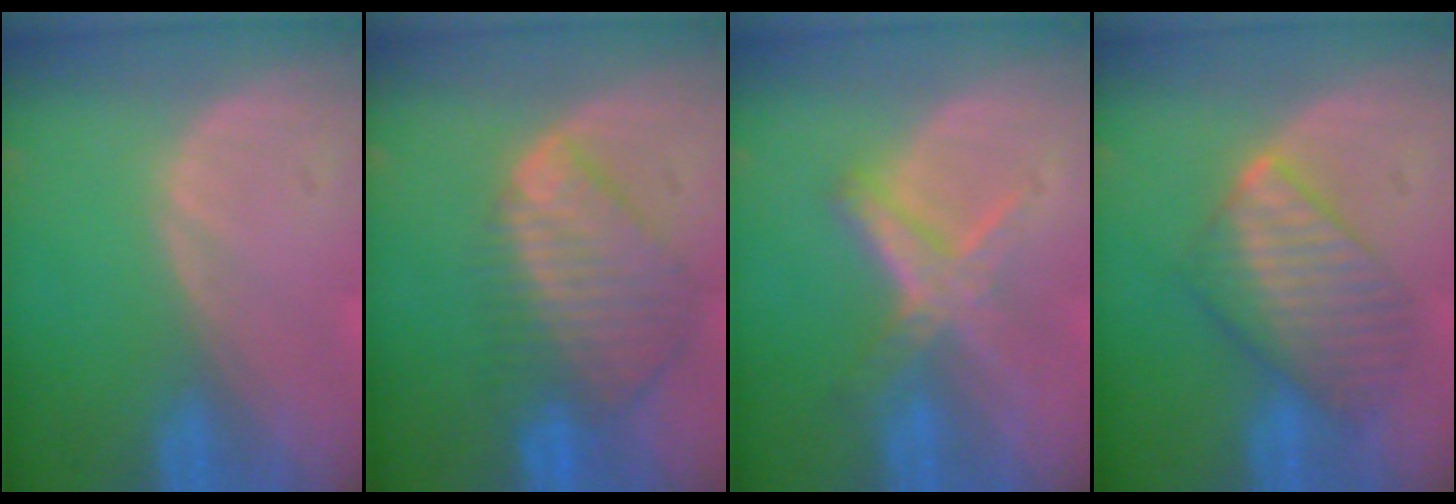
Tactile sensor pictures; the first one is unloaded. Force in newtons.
{"total": 9.0, "press": 7.8, "slide": 4.6}
{"total": 5.8, "press": 5.4, "slide": 2.1}
{"total": 7.2, "press": 7.2, "slide": 0.2}